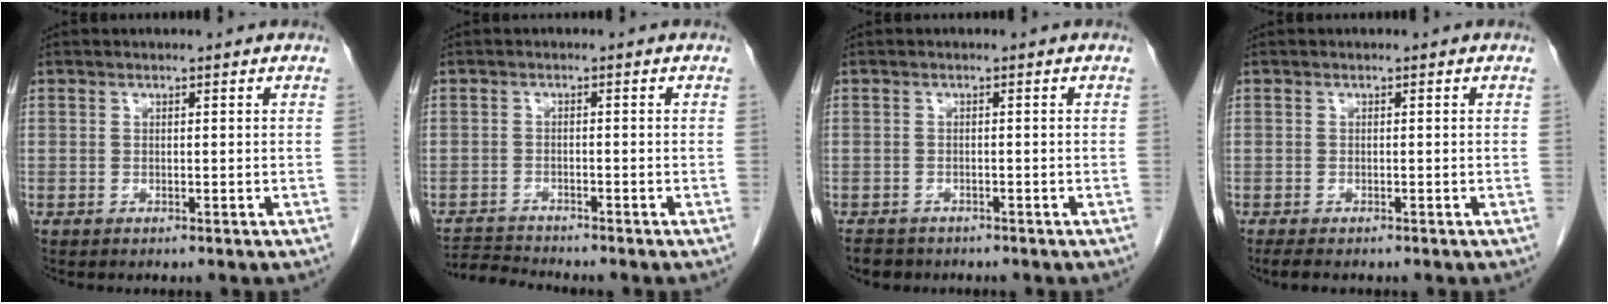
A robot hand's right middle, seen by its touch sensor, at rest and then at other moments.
{"total": 3.5, "force": [-3.3, -1.0, -0.7], "torque": [0.008, -0.017, -0.059]}
{"total": 3.1, "force": [-2.6, 1.7, 0.4], "torque": [-0.013, 0.000, -0.038]}
{"total": 2.3, "force": [-1.8, 0.6, 1.2], "torque": [-0.025, -0.007, -0.023]}